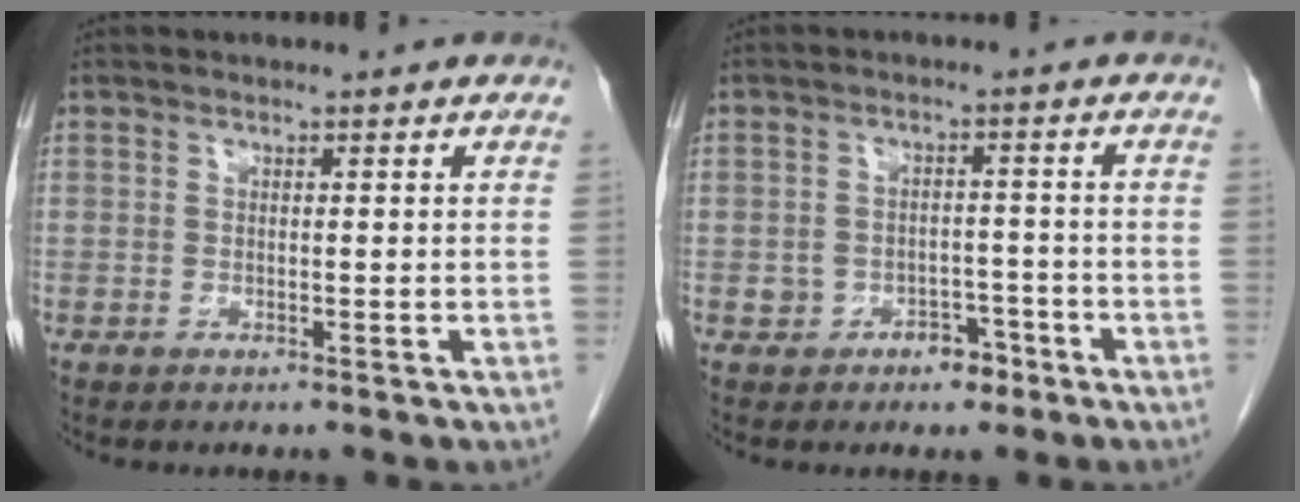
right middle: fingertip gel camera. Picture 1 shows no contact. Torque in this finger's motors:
{"motor_torque": [-0.02, 0.06, 0.00, 0.00]}